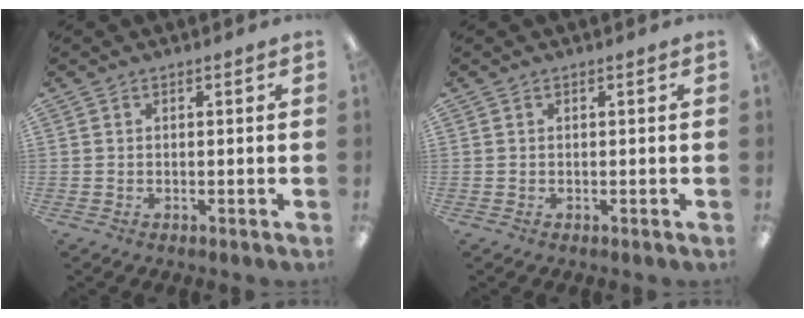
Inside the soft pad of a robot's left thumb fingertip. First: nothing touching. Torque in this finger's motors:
{"motor_torque": [0.00, 0.00, 0.00, 0.01, 0.00]}